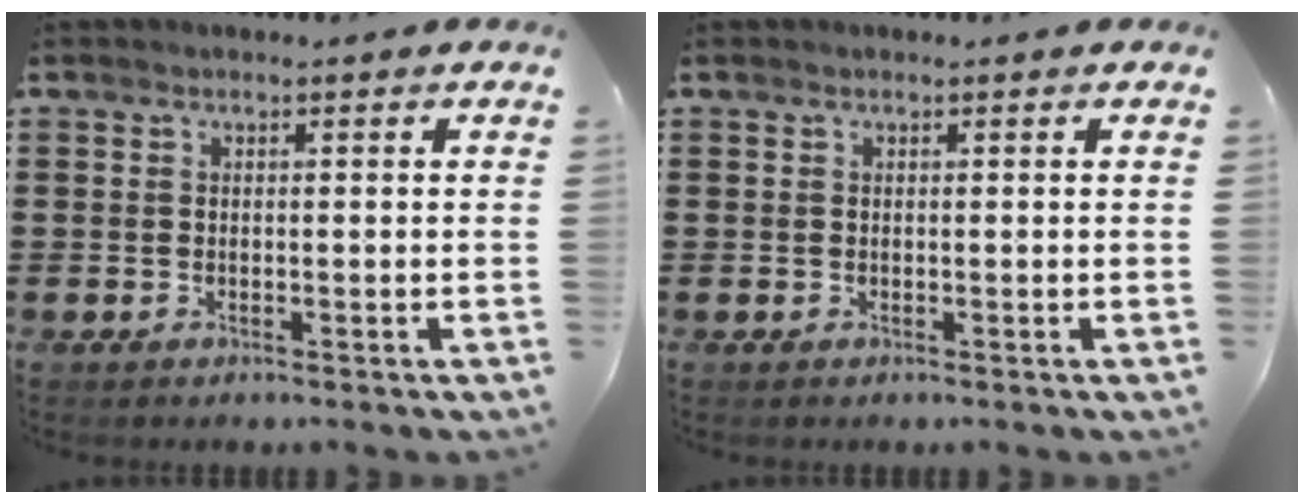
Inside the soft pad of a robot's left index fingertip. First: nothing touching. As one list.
[{"total": 0.0}]